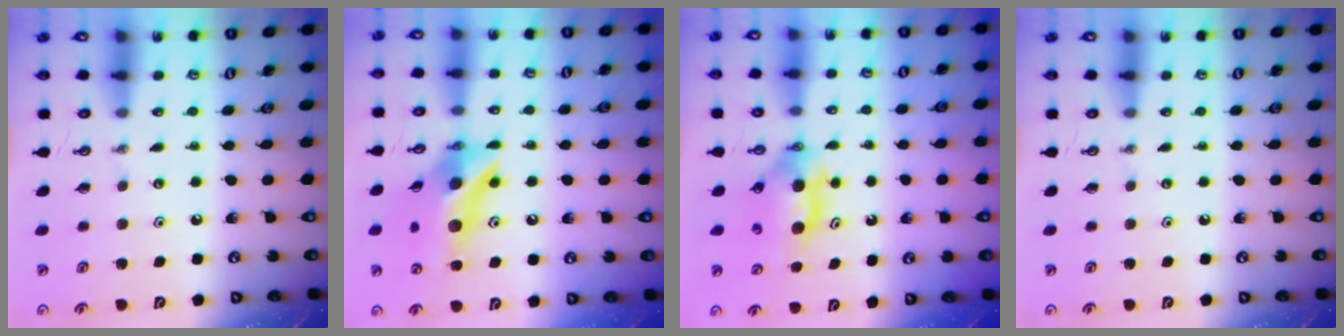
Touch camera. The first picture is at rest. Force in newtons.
{"total": 13.0, "press": 12.9, "slide": 1.3}
{"total": 5.9, "press": 5.8, "slide": 1.2}
{"total": 0.0}